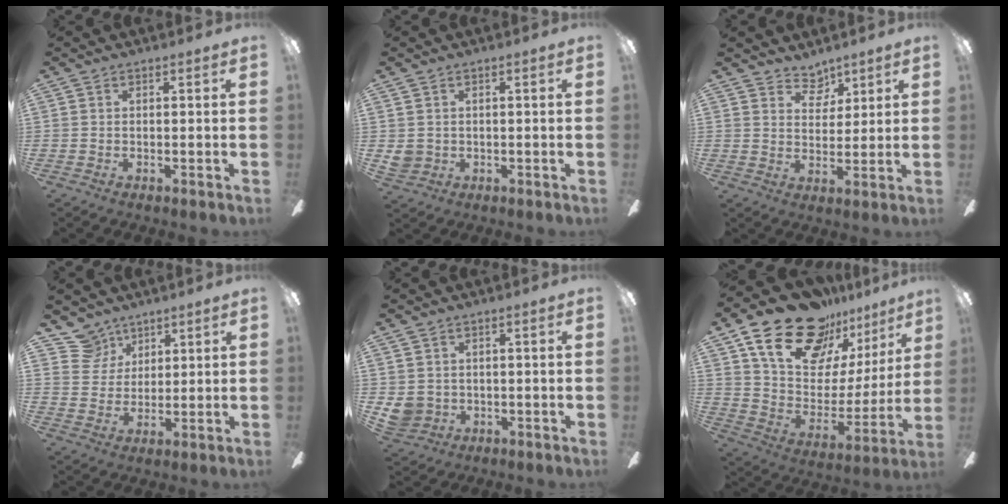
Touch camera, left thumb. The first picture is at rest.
{"total": 3.1, "force": [0.7, 2.9, 0.8], "torque": [-0.020, 0.007, 0.016]}
{"total": 5.8, "force": [4.6, 3.3, 1.3], "torque": [-0.009, -0.027, 0.081]}
{"total": 8.3, "force": [6.0, 5.8, 0.4], "torque": [-0.023, -0.031, 0.119]}
{"total": 4.6, "force": [0.5, 4.4, 1.2], "torque": [-0.037, 0.002, 0.008]}
{"total": 24.1, "force": [17.0, 12.7, 11.3], "torque": [-0.193, -0.105, 0.313]}